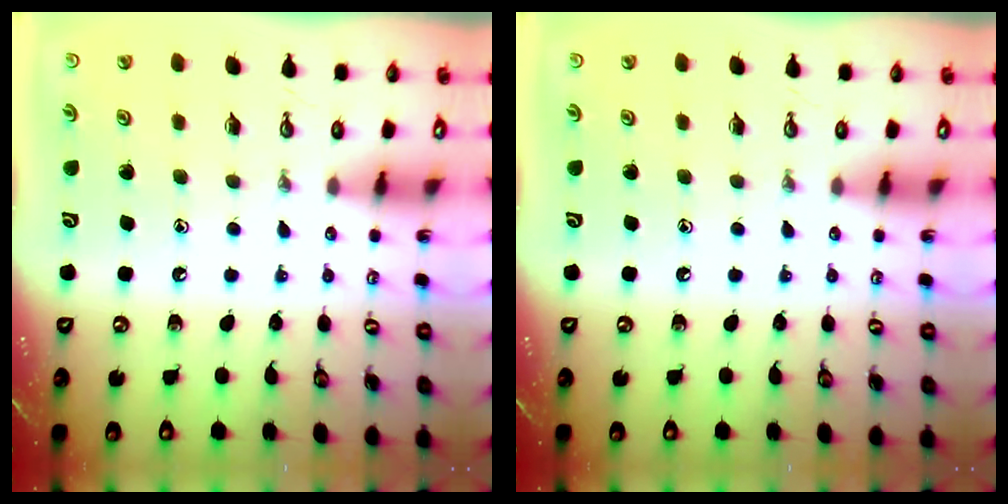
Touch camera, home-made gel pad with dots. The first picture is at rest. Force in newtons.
{"total": 0.0}